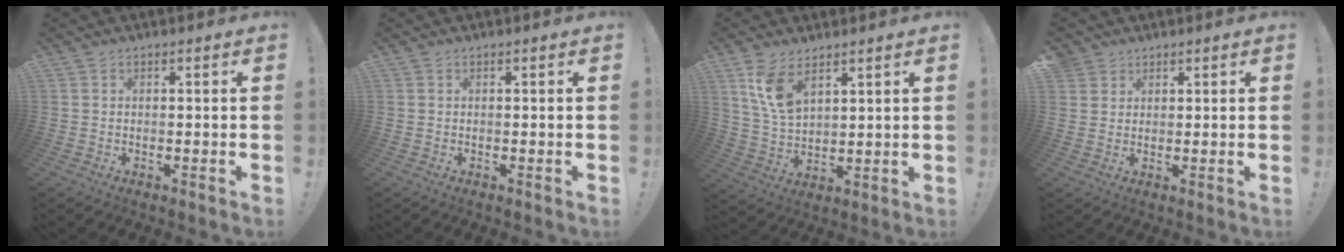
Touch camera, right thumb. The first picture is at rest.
{"total": 0.0}
{"total": 9.4, "force": [5.7, 4.6, 5.9], "torque": [-0.119, -0.021, 0.109]}
{"total": 2.9, "force": [2.1, 1.9, 0.1], "torque": [-0.002, -0.008, 0.039]}